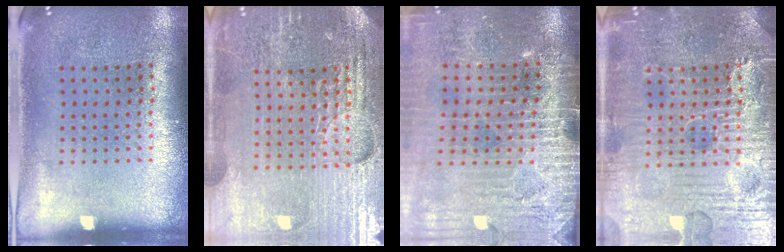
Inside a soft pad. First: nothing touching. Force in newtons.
{"total": 4.9, "press": 4.6, "slide": 1.8}
{"total": 3.4, "press": 3.2, "slide": 1.2}
{"total": 5.2, "press": 5.1, "slide": 0.6}